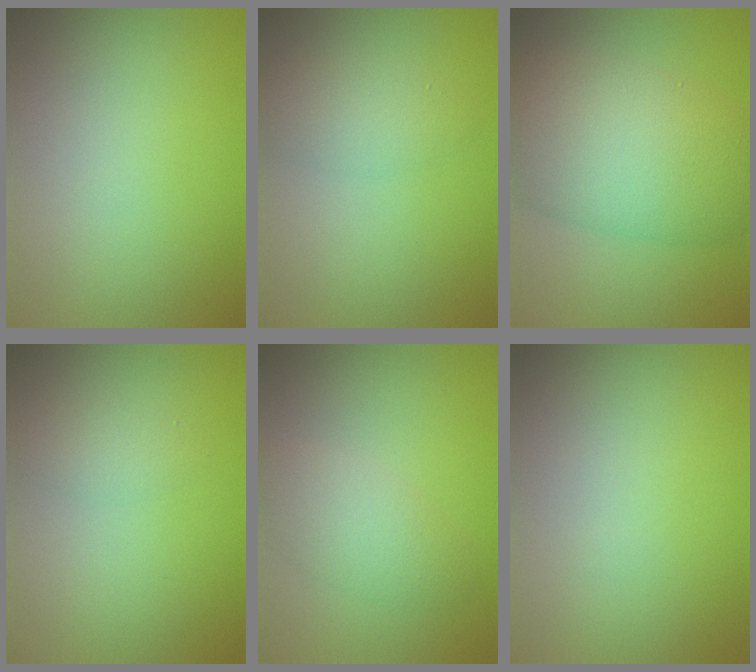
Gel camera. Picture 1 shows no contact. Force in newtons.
{"total": 2.2, "press": 2.1, "slide": 0.2}
{"total": 10.1, "press": 10.1, "slide": 0.2}
{"total": 1.3, "press": 1.3, "slide": 0.0}
{"total": 2.9, "press": 2.9, "slide": 0.2}
{"total": 0.0}